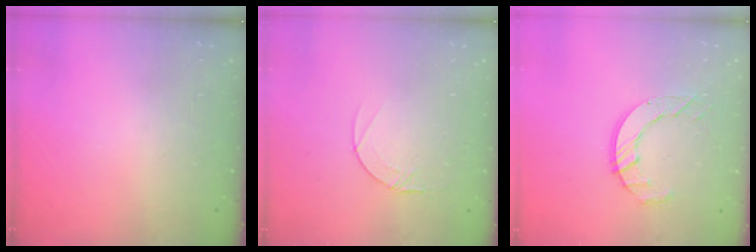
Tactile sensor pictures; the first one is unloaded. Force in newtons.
{"total": 3.9, "press": 3.9, "slide": 0.4}
{"total": 7.4, "press": 7.4, "slide": 0.5}